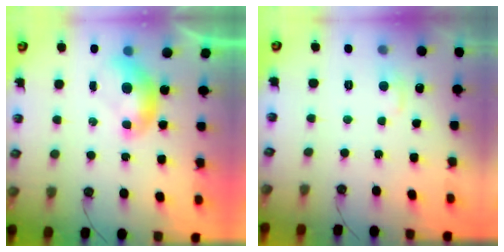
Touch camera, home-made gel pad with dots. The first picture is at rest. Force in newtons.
{"total": 0.9, "press": 0.7, "slide": 0.6}